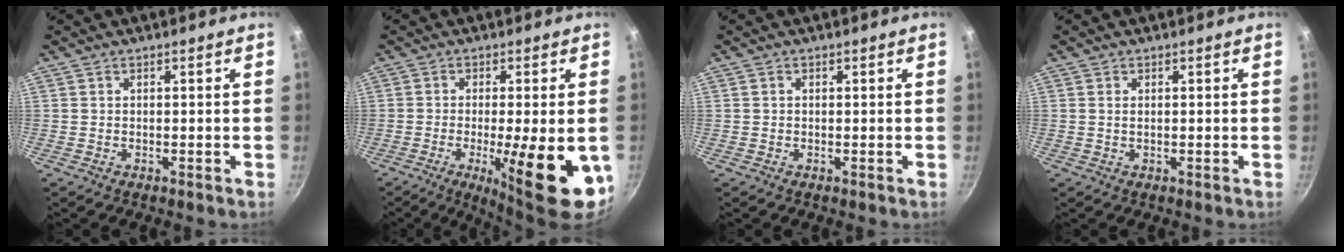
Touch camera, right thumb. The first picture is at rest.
{"total": 15.7, "force": [-4.4, 3.9, 14.5], "torque": [-0.197, -0.010, -0.056]}
{"total": 0.5, "force": [0.1, 0.4, 0.3], "torque": [-0.006, 0.003, 0.002]}
{"total": 0.9, "force": [0.3, 0.4, 0.7], "torque": [-0.013, 0.000, 0.004]}